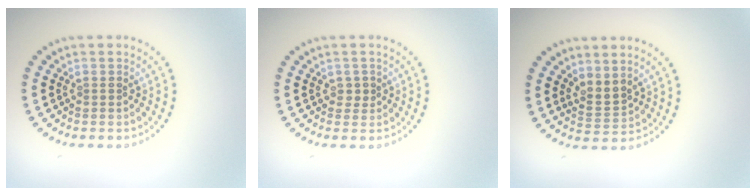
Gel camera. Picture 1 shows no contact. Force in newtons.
{"total": 0.8, "press": 0.8, "slide": 0.2}
{"total": 2.0, "press": 1.6, "slide": 1.3}